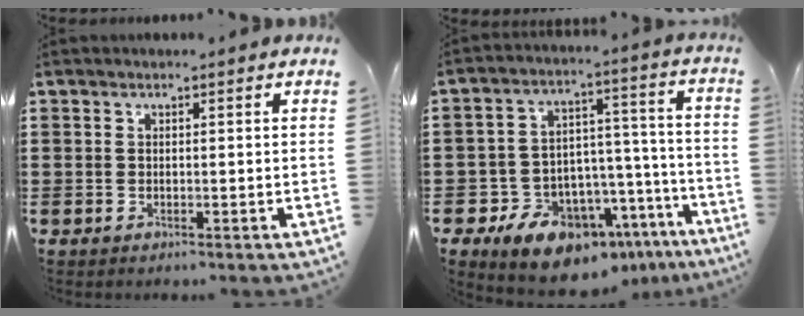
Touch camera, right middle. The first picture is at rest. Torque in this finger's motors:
{"motor_torque": [1.31, -0.83, 0.93, 0.21]}